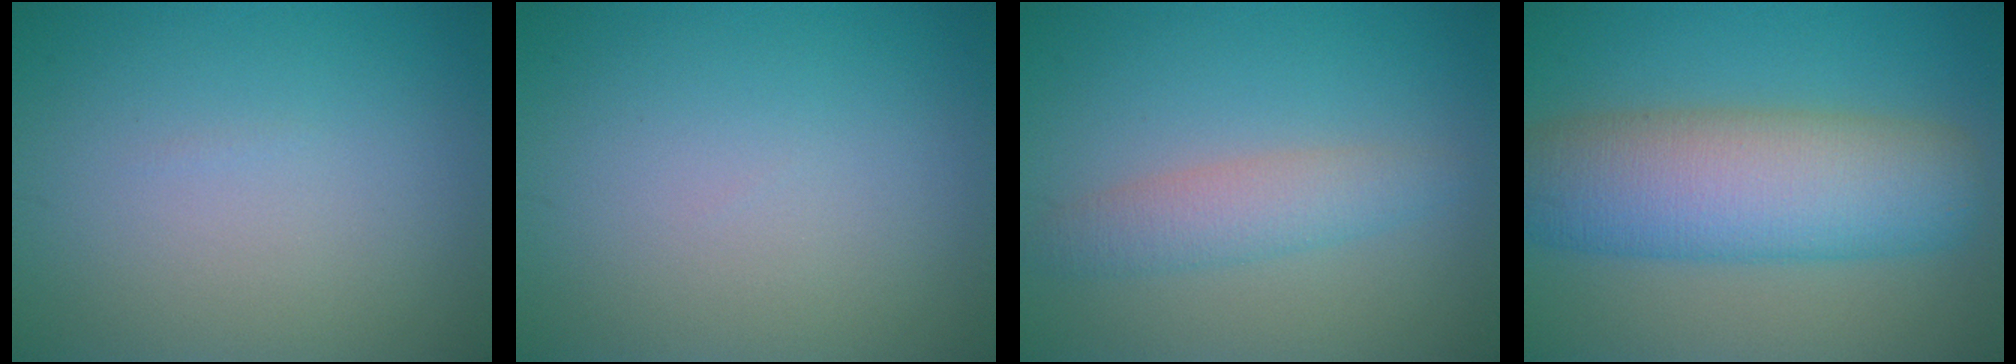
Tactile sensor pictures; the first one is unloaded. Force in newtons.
{"total": 0.0}
{"total": 3.0, "press": 3.0, "slide": 0.1}
{"total": 10.0, "press": 10.0, "slide": 0.1}